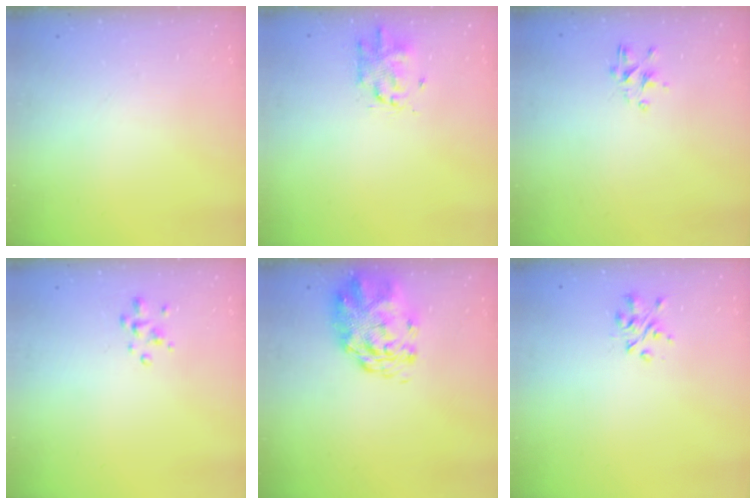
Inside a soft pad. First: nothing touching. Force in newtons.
{"total": 2.0, "press": 1.9, "slide": 0.6}
{"total": 2.2, "press": 2.1, "slide": 0.8}
{"total": 2.3, "press": 2.2, "slide": 0.3}
{"total": 2.8, "press": 2.6, "slide": 1.1}
{"total": 2.9, "press": 2.9, "slide": 0.4}